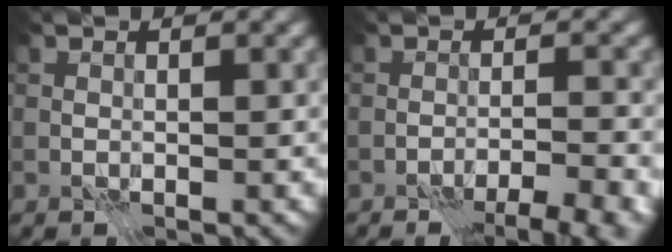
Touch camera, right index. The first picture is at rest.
{"total": 4.7, "force": [-3.6, 0.7, 3.0], "torque": [-0.045, 0.004, -0.052]}